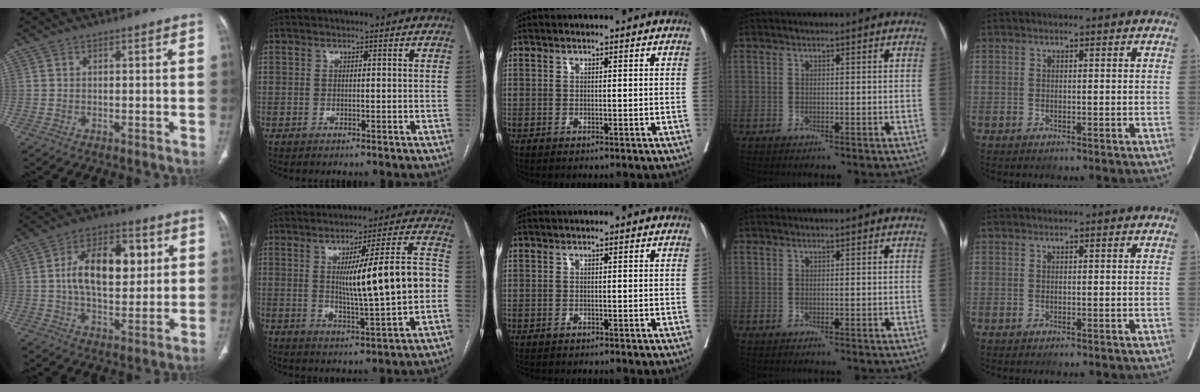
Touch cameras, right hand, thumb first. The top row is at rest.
{"thumb": {"total": 15.0, "force": [2.9, 8.3, 12.2], "torque": [-0.172, 0.003, 0.046]}, "index": {"total": 14.3, "force": [0.1, 0.8, 14.3], "torque": [-0.212, 0.015, 0.006]}, "middle": {"total": 2.4, "force": [-2.2, 0.5, 0.9], "torque": [-0.013, -0.004, -0.027]}}